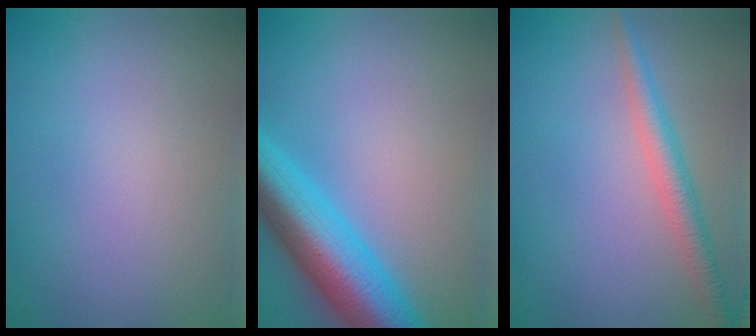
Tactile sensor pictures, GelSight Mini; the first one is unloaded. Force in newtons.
{"total": 8.5, "press": 8.5, "slide": 0.3}
{"total": 2.8, "press": 2.8, "slide": 0.1}